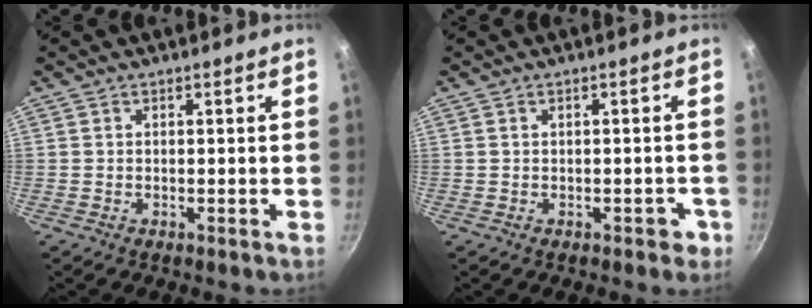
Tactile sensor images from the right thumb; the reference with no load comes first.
{"total": 2.4, "force": [-1.1, 1.5, 1.5], "torque": [0.002, 0.021, -0.004]}